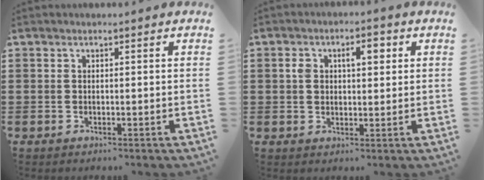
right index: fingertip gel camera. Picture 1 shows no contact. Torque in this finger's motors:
{"motor_torque": [0.39, -0.16, 0.23, 0.08]}